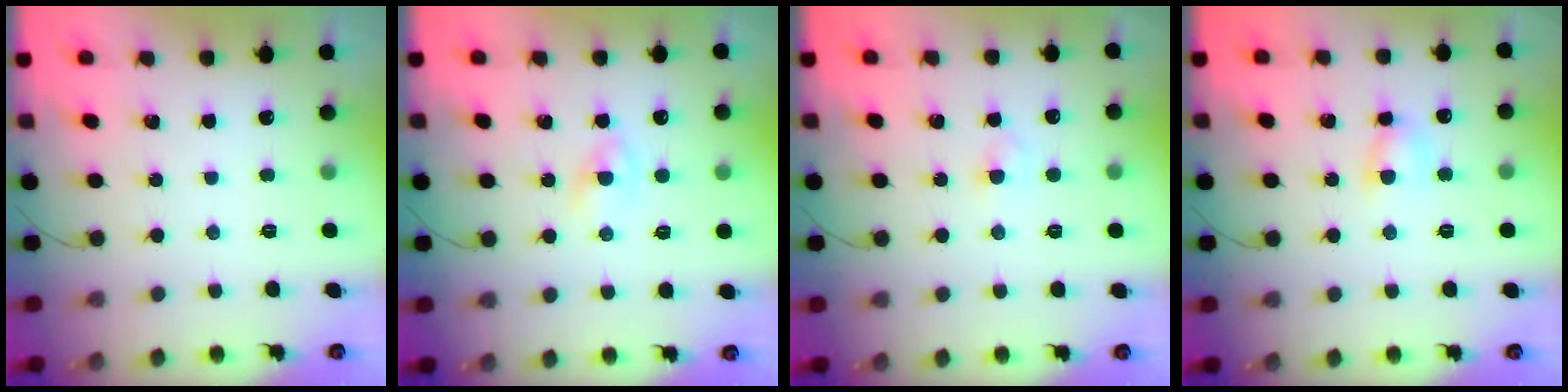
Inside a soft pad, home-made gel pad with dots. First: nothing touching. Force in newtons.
{"total": 1.6, "press": 1.4, "slide": 0.9}
{"total": 2.7, "press": 2.5, "slide": 1.1}
{"total": 5.0, "press": 4.9, "slide": 0.6}